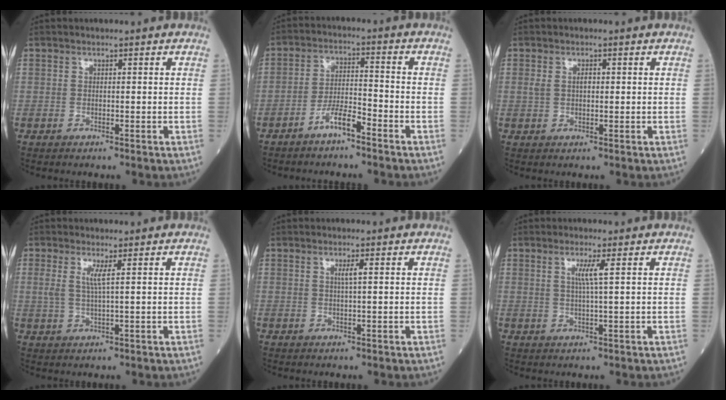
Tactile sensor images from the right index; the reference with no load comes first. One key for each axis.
{"total": 4.9, "fx": -3.6, "fy": 0.7, "fz": 3.3, "tx": -0.066, "ty": 0.006, "tz": -0.070}
{"total": 1.9, "fx": 0.3, "fy": 1.0, "fz": 1.6, "tx": -0.034, "ty": 0.013, "tz": 0.009}
{"total": 2.6, "fx": 0.8, "fy": -0.2, "fz": 2.5, "tx": -0.057, "ty": 0.001, "tz": 0.018}
{"total": 1.3, "fx": 0.3, "fy": -0.3, "fz": 1.2, "tx": -0.024, "ty": -0.001, "tz": 0.005}
{"total": 2.7, "fx": 0.8, "fy": -0.7, "fz": 2.5, "tx": -0.050, "ty": -0.002, "tz": 0.016}